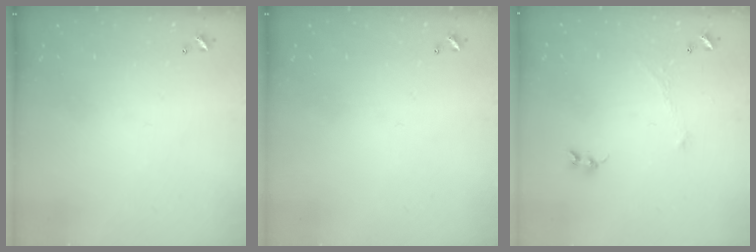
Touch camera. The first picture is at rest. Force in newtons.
{"total": 0.0}
{"total": 1.2, "press": 1.2, "slide": 0.1}